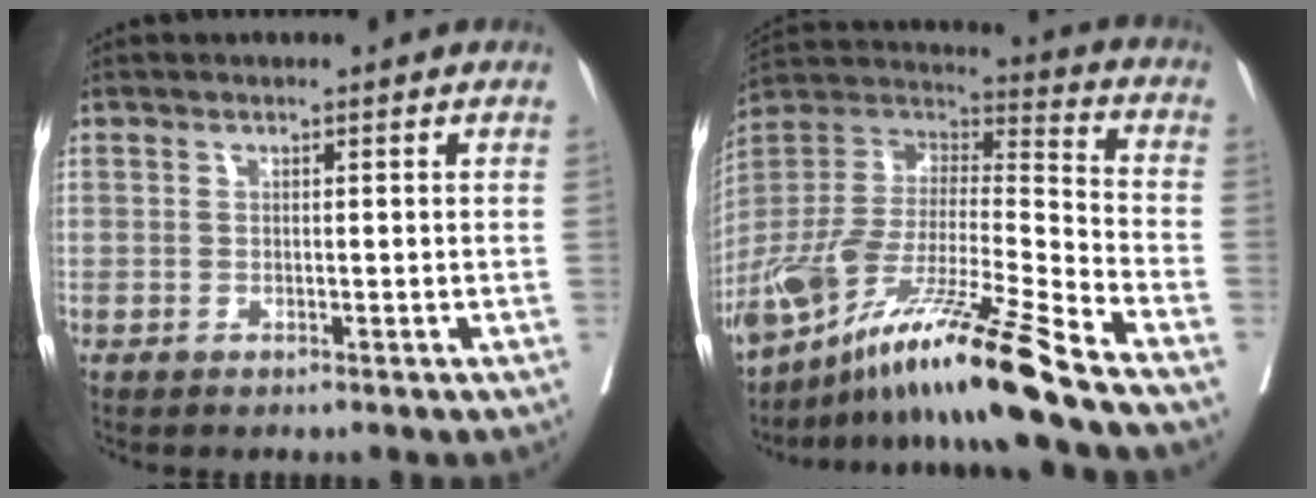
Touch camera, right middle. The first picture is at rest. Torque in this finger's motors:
{"motor_torque": [1.10, -1.03, 1.01, 0.21]}